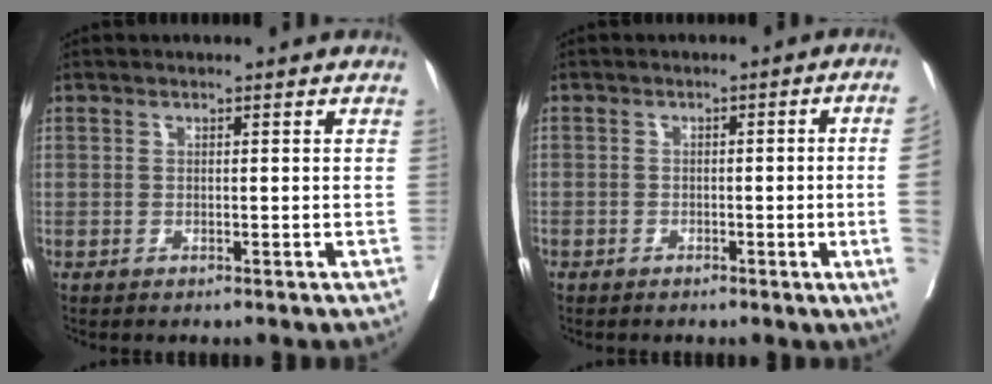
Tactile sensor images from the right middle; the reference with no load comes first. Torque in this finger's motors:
{"motor_torque": [1.04, -1.10, -0.46, -0.21]}